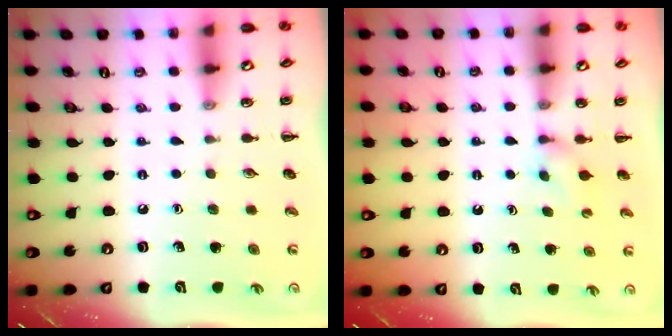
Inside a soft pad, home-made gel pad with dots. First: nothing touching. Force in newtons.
{"total": 2.7, "press": 2.4, "slide": 1.2}